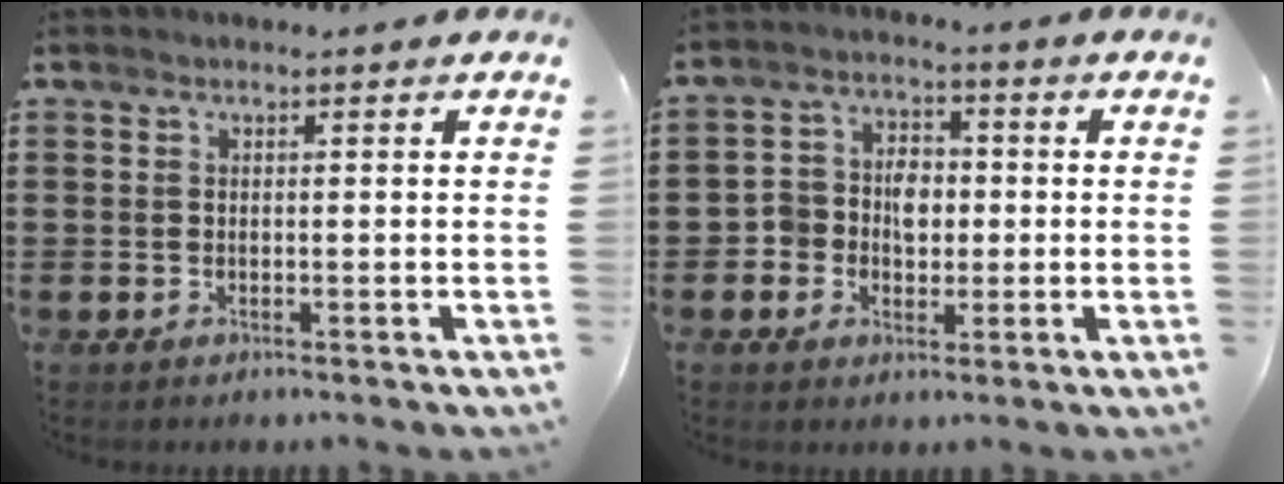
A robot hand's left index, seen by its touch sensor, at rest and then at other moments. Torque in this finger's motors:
{"motor_torque": [0.35, 0.47, 0.17, 0.05]}